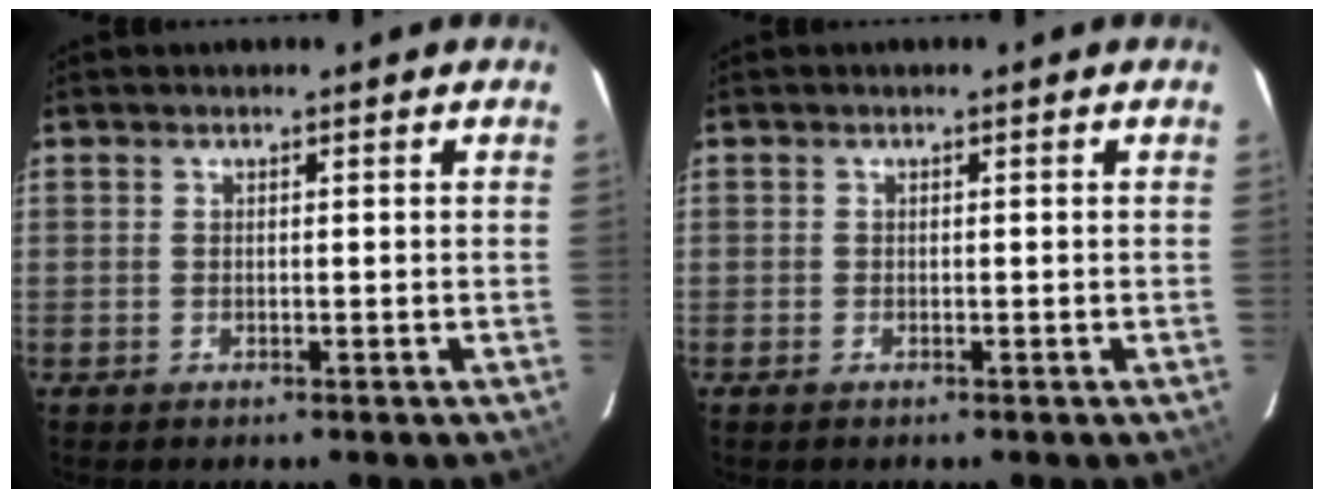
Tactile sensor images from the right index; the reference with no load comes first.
{"total": 0.6, "force": [-0.4, 0.4, 0.2], "torque": [-0.007, -0.001, -0.009]}